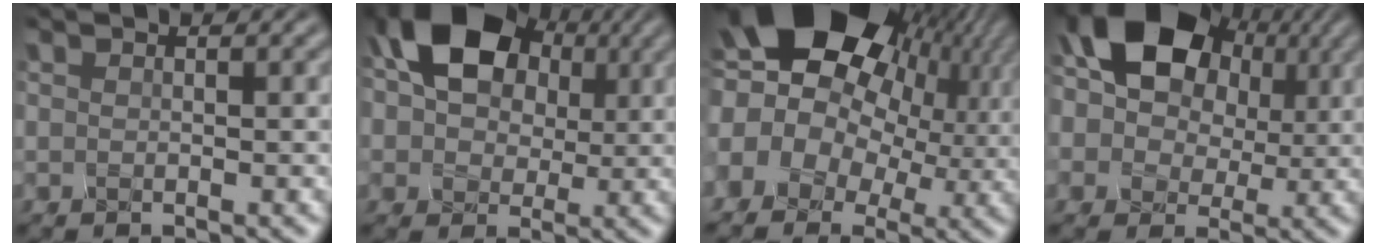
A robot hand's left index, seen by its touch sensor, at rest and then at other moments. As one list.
[{"total": 8.4, "force": [3.0, 6.3, 4.8], "torque": [-0.104, 0.019, 0.070]}, {"total": 15.8, "force": [3.6, 11.2, 10.5], "torque": [-0.211, 0.031, 0.084]}, {"total": 9.4, "force": [3.2, 7.0, 5.4], "torque": [-0.113, 0.017, 0.072]}]